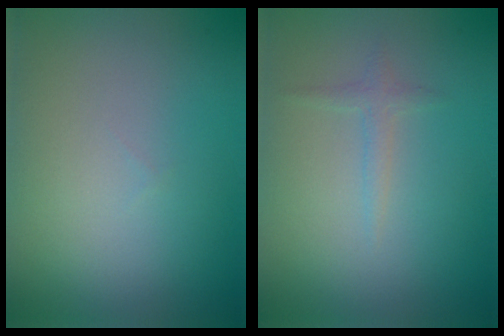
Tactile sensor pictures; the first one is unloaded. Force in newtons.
{"total": 1.0, "press": 1.0, "slide": 0.1}